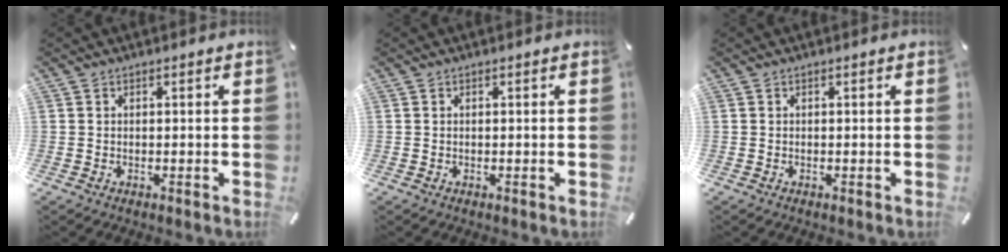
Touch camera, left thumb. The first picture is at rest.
{"total": 0.0}
{"total": 0.0}